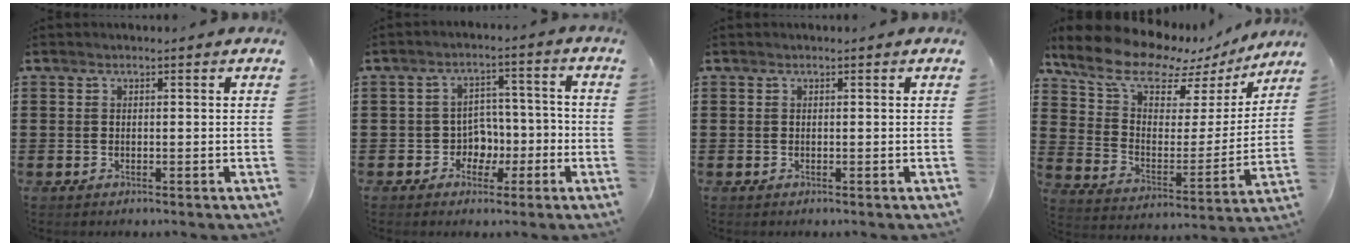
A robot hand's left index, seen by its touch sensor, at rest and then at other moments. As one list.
[{"total": 4.9, "force": [-1.5, 4.4, 1.6], "torque": [-0.038, 0.004, -0.030]}, {"total": 0.0}, {"total": 11.1, "force": [9.2, 4.0, 4.8], "torque": [-0.125, -0.058, 0.159]}]